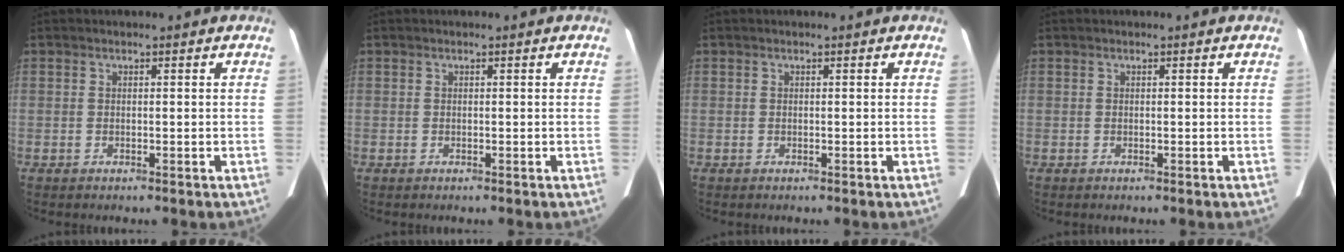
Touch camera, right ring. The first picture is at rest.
{"total": 0.0}
{"total": 0.0}
{"total": 0.0}